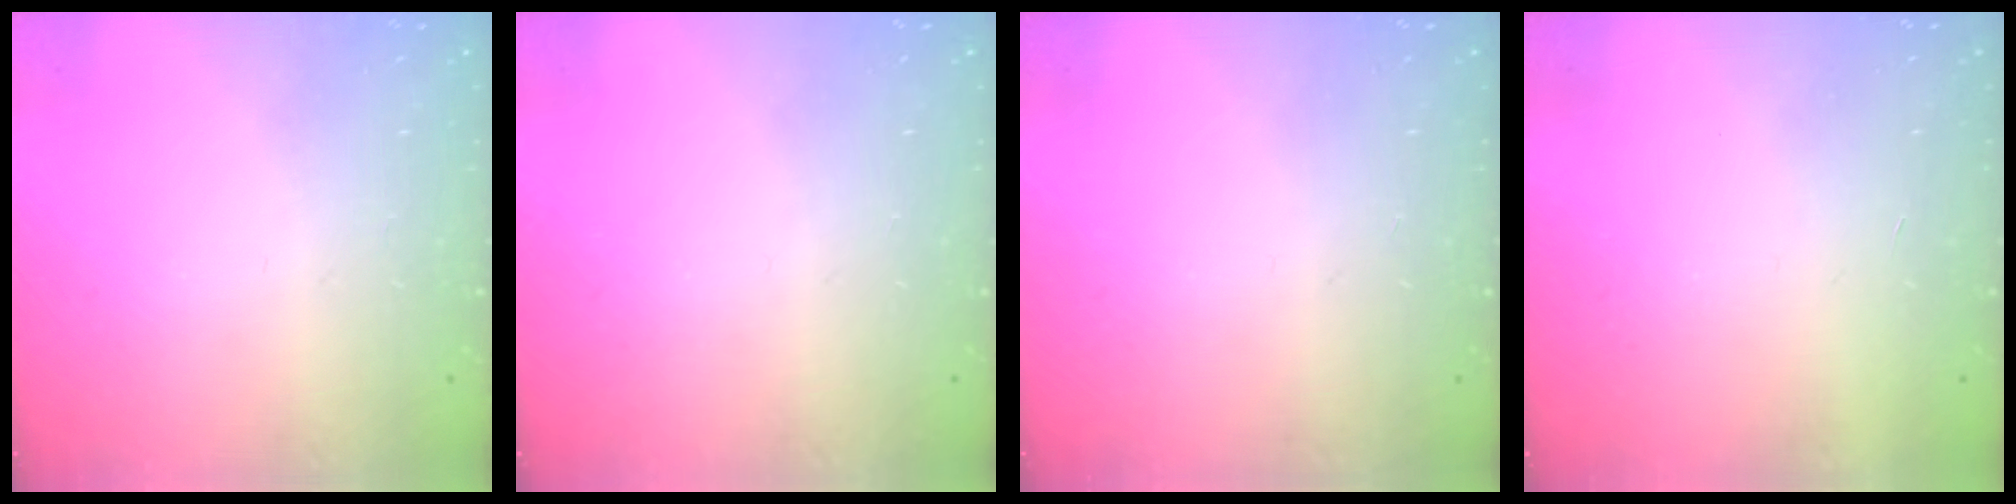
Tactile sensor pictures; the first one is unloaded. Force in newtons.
{"total": 0.0}
{"total": 0.0}
{"total": 1.7, "press": 1.7, "slide": 0.1}